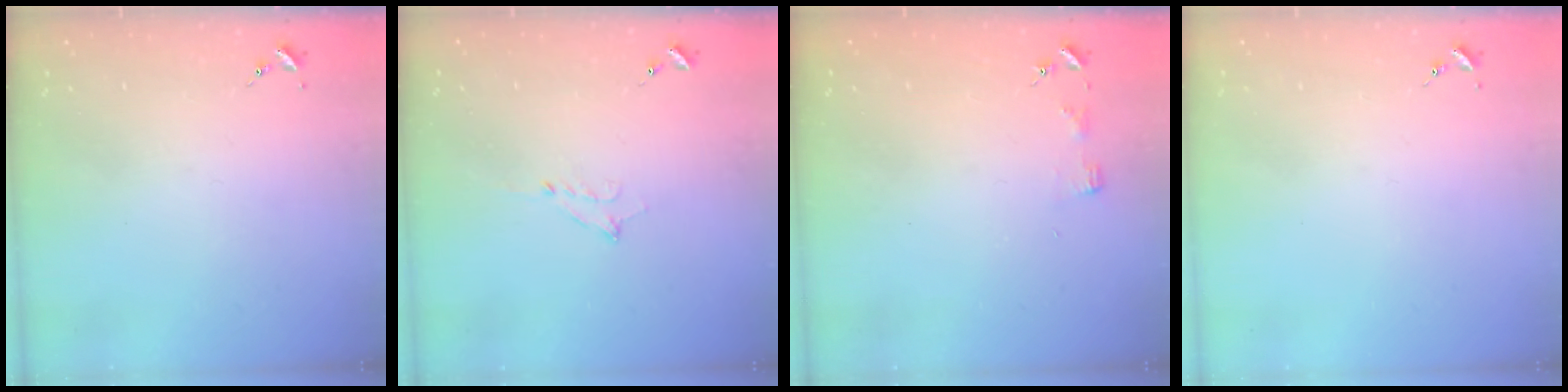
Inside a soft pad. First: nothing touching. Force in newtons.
{"total": 5.2, "press": 5.2, "slide": 0.3}
{"total": 3.4, "press": 3.3, "slide": 0.4}
{"total": 0.0}